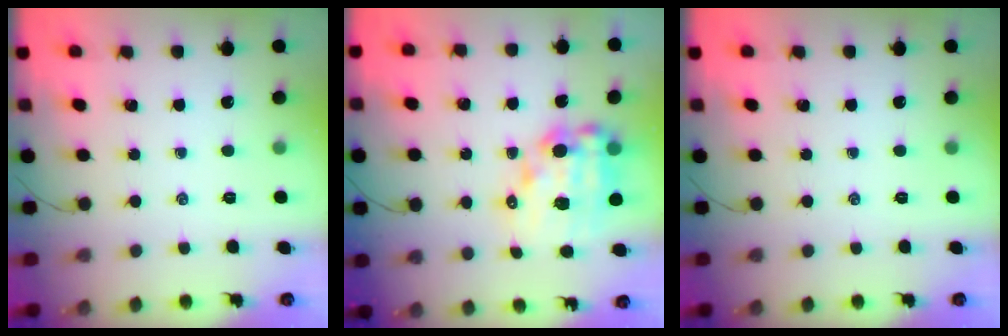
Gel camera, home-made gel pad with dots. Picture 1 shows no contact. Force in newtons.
{"total": 14.9, "press": 14.4, "slide": 3.6}
{"total": 0.0}